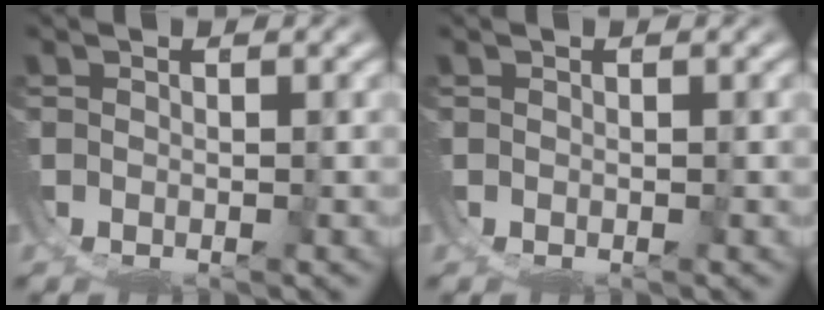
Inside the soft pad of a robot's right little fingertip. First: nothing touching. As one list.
[{"total": 0.0}]